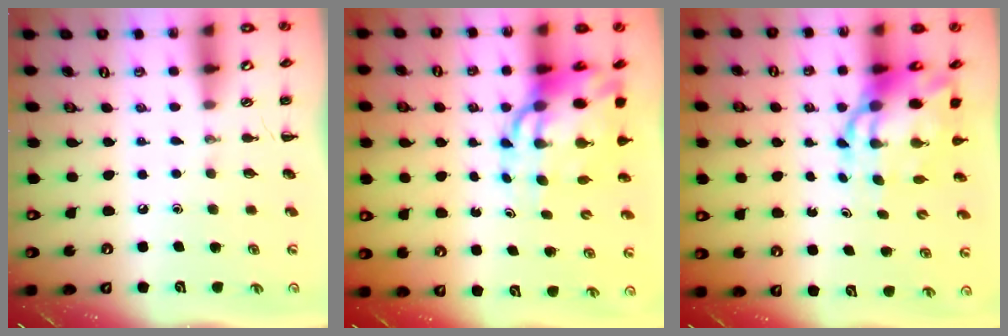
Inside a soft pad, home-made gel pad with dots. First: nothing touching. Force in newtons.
{"total": 13.9, "press": 13.4, "slide": 3.8}
{"total": 10.2, "press": 9.9, "slide": 2.7}